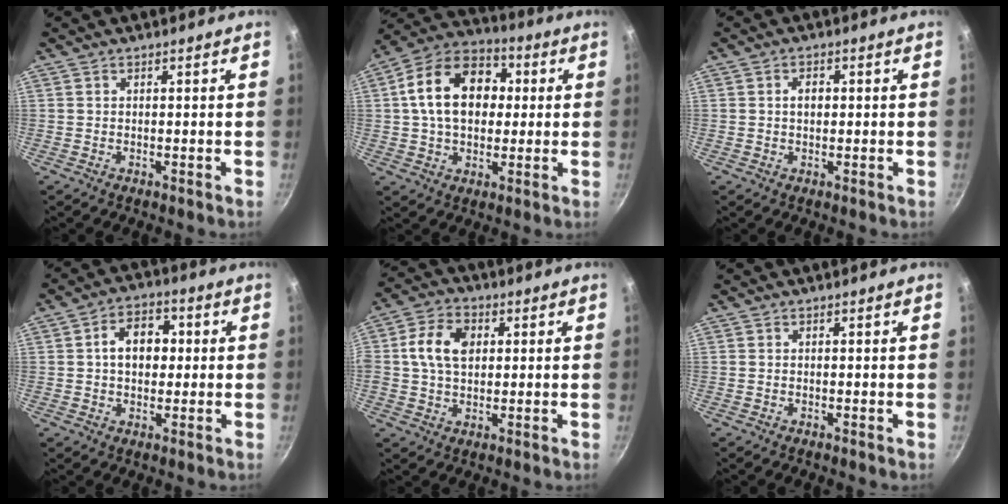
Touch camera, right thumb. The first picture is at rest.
{"total": 17.0, "force": [2.3, 12.0, 11.8], "torque": [-0.163, 0.027, 0.023]}
{"total": 2.5, "force": [0.3, 1.7, 1.8], "torque": [-0.017, 0.005, 0.003]}
{"total": 8.5, "force": [0.9, 6.1, 5.8], "torque": [-0.056, 0.016, 0.005]}
{"total": 9.5, "force": [1.7, 6.6, 6.6], "torque": [-0.110, 0.010, 0.020]}
{"total": 0.0}